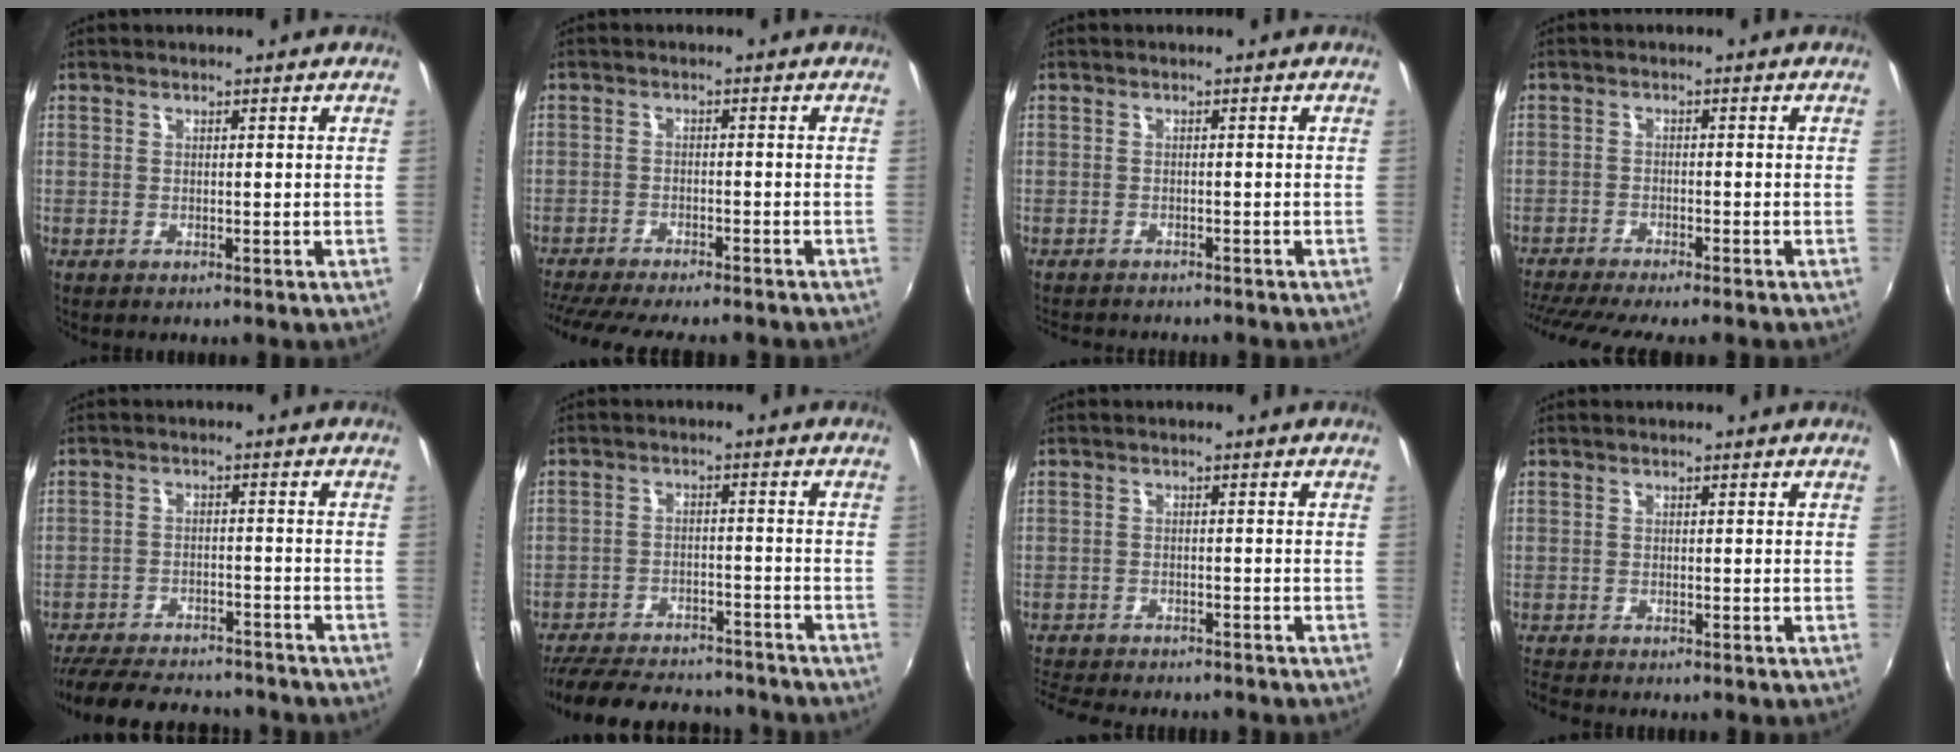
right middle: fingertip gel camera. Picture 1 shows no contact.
{"total": 13.6, "force": [-11.9, 2.1, 6.1], "torque": [-0.134, -0.030, -0.184]}
{"total": 4.4, "force": [-4.1, 0.9, 1.3], "torque": [-0.034, -0.015, -0.064]}
{"total": 9.7, "force": [-8.6, 0.2, 4.5], "torque": [-0.112, -0.033, -0.139]}
{"total": 18.7, "force": [-16.1, 5.8, 7.7], "torque": [-0.167, -0.011, -0.229]}
{"total": 22.0, "force": [-18.8, 7.2, 8.9], "torque": [-0.193, -0.004, -0.259]}
{"total": 9.7, "force": [-8.7, 2.5, 3.4], "torque": [-0.093, -0.020, -0.139]}
{"total": 2.4, "force": [-2.3, 0.3, 0.7], "torque": [-0.021, -0.017, -0.047]}